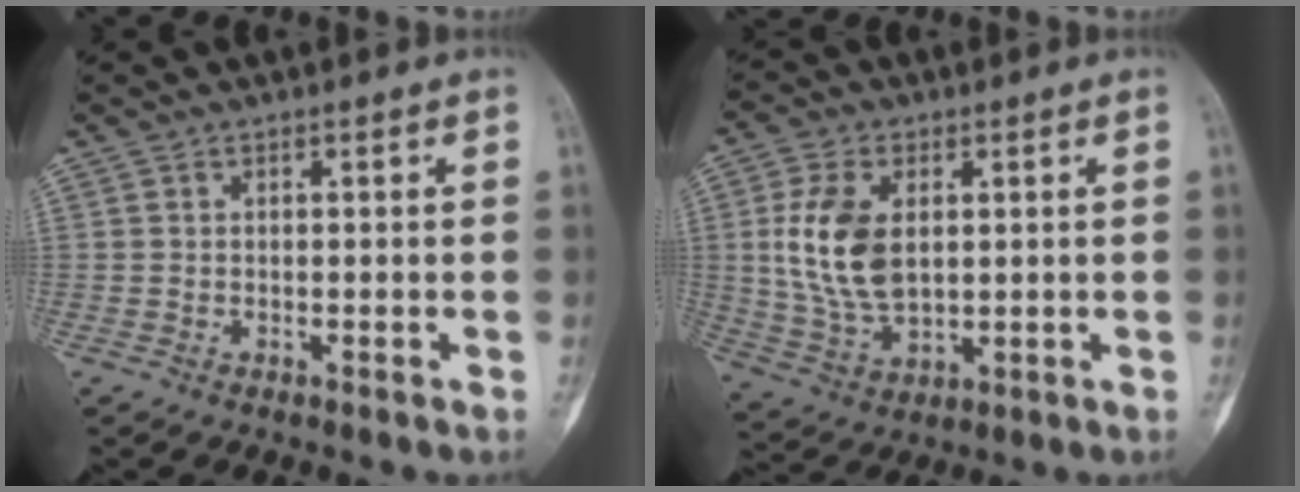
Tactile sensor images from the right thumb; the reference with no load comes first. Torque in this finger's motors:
{"motor_torque": [1.43, 1.47, 0.78, -0.87, 0.31]}